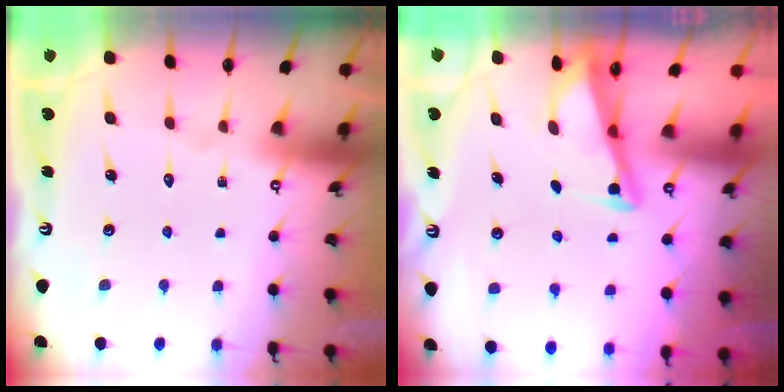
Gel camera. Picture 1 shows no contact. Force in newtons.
{"total": 2.8, "press": 2.8, "slide": 0.3}